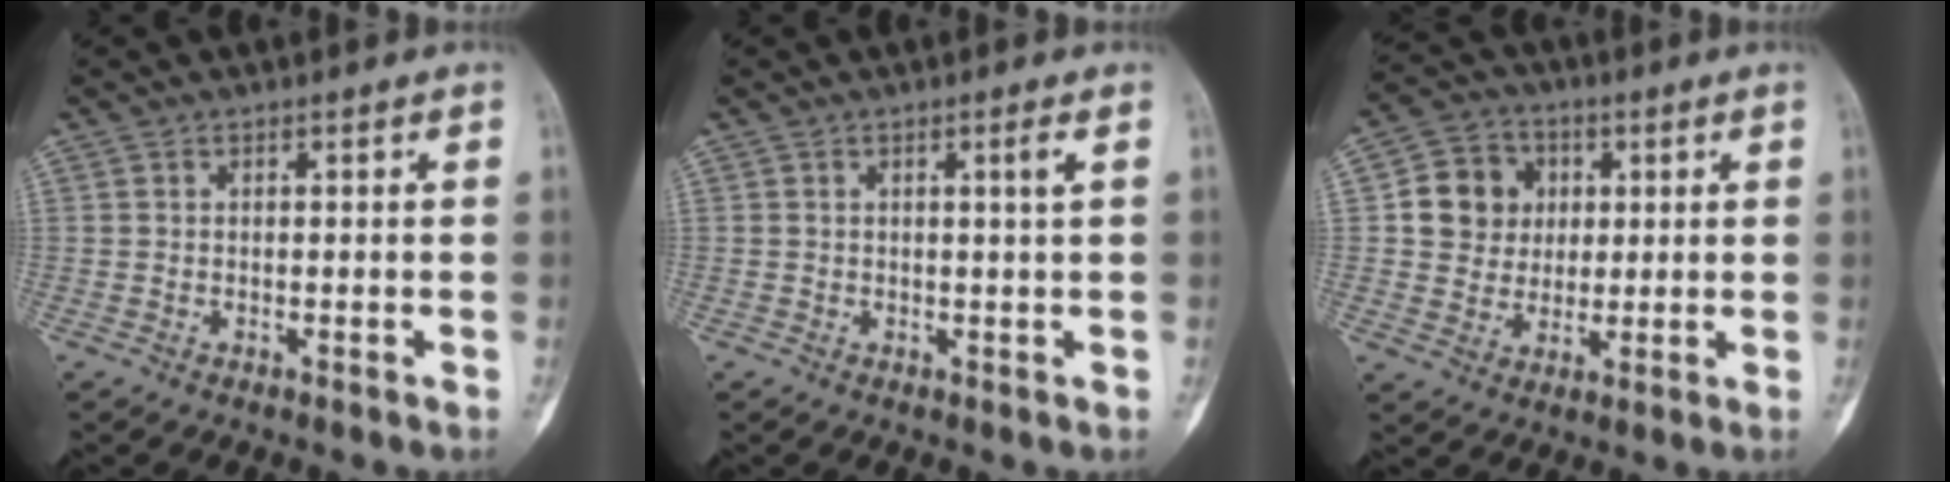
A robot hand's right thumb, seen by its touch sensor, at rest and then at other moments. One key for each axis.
{"total": 1.7, "fx": 0.5, "fy": -0.4, "fz": 1.6, "tx": -0.025, "ty": -0.003, "tz": 0.007}
{"total": 10.0, "fx": 1.8, "fy": 9.1, "fz": 3.7, "tx": -0.023, "ty": 0.000, "tz": 0.028}